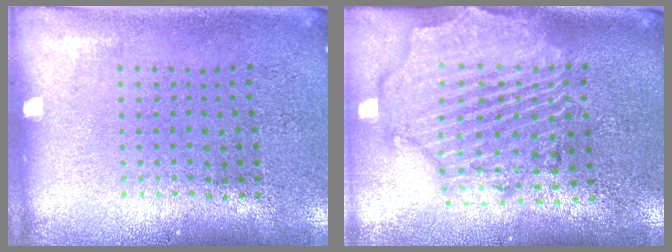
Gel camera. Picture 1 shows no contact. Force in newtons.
{"total": 2.8, "press": 2.5, "slide": 1.3}